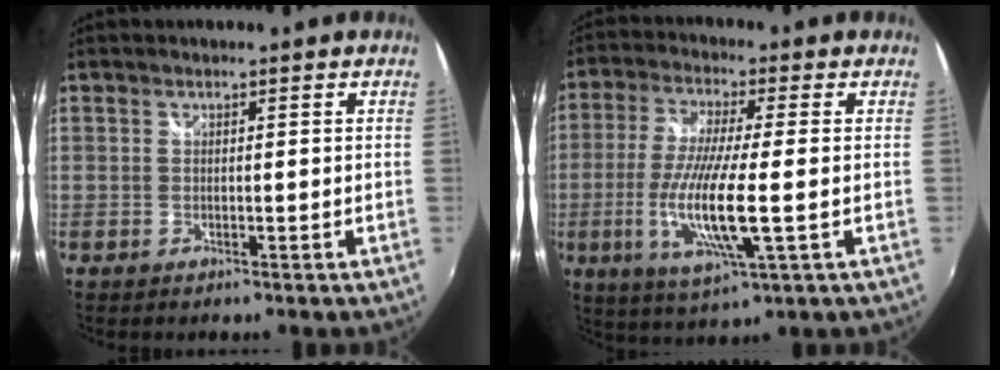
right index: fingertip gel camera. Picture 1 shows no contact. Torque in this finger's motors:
{"motor_torque": [1.93, -0.21, 1.05, 0.21]}